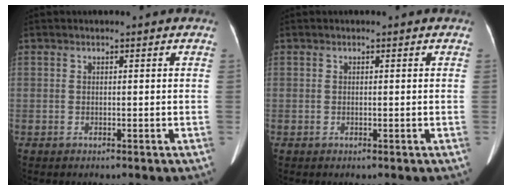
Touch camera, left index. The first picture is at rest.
{"total": 0.0}